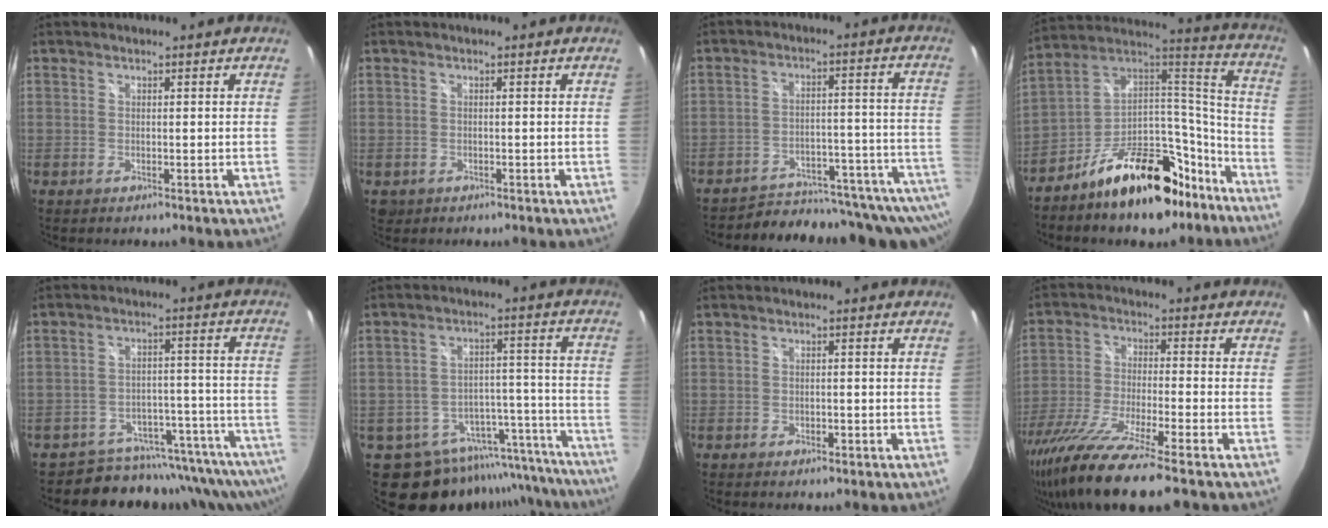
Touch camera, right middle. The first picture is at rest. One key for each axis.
{"total": 1.9, "fx": -0.6, "fy": 1.7, "fz": 0.7, "tx": -0.017, "ty": -0.005, "tz": -0.006}
{"total": 25.4, "fx": -23.6, "fy": 4.6, "fz": 8.2, "tx": -0.096, "ty": -0.014, "tz": -0.301}
{"total": 22.3, "fx": -14.2, "fy": 10.6, "fz": 13.5, "tx": -0.211, "ty": 0.056, "tz": -0.212}
{"total": 16.5, "fx": -15.8, "fy": 4.2, "fz": 1.8, "tx": -0.018, "ty": 0.029, "tz": -0.212}
{"total": 19.7, "fx": -16.9, "fy": 8.4, "fz": 5.7, "tx": -0.095, "ty": 0.037, "tz": -0.215}
{"total": 1.6, "fx": -1.0, "fy": 1.0, "fz": 0.8, "tx": -0.015, "ty": -0.004, "tz": -0.015}
{"total": 17.5, "fx": -13.4, "fy": 1.0, "fz": 11.1, "tx": -0.229, "ty": -0.055, "tz": -0.243}